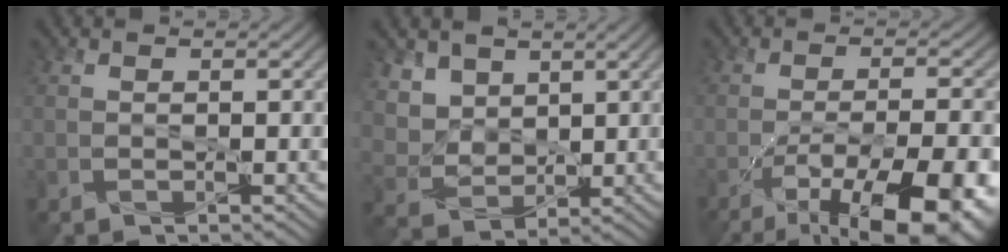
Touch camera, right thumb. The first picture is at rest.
{"total": 5.0, "force": [2.6, 3.7, 2.2], "torque": [-0.071, -0.008, 0.051]}
{"total": 14.7, "force": [-9.0, 4.5, 10.7], "torque": [-0.169, -0.023, -0.120]}